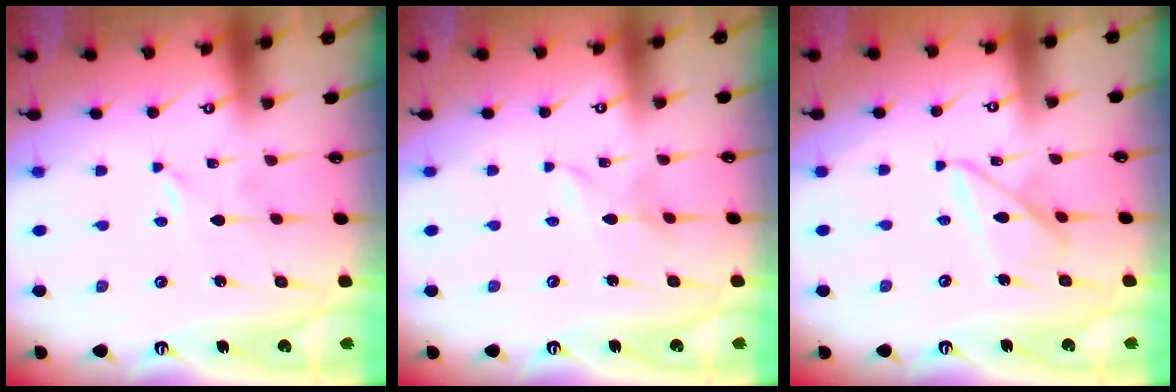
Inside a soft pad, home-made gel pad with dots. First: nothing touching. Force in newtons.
{"total": 1.7, "press": 1.6, "slide": 0.2}
{"total": 10.5, "press": 10.4, "slide": 0.7}